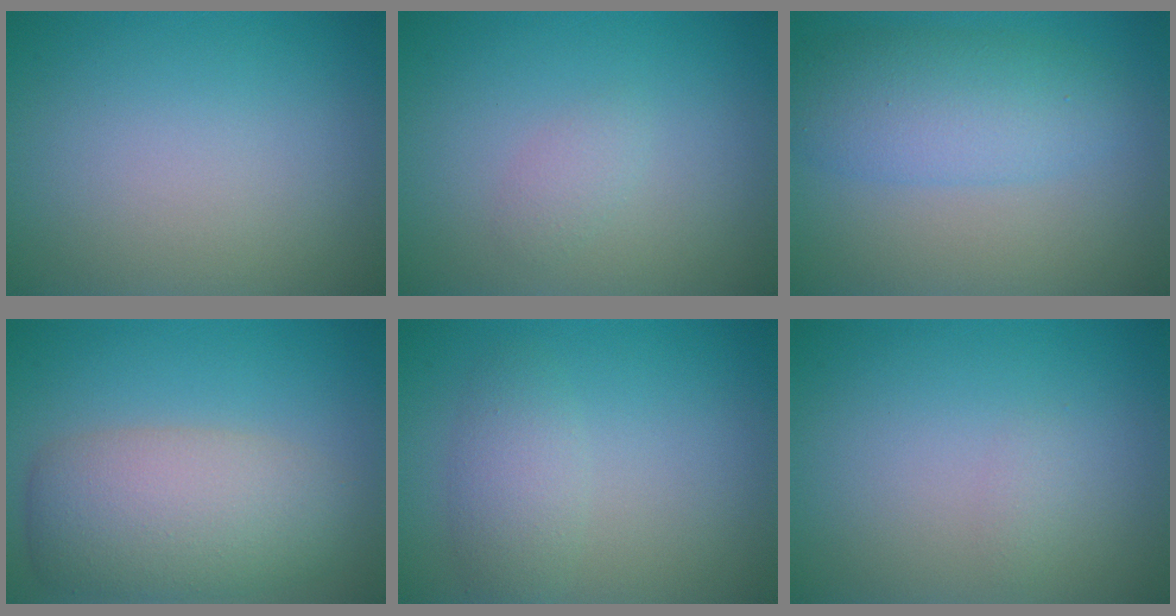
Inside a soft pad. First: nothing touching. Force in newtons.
{"total": 1.0, "press": 1.0, "slide": 0.1}
{"total": 5.2, "press": 5.2, "slide": 0.2}
{"total": 7.0, "press": 7.0, "slide": 0.4}
{"total": 2.4, "press": 2.4, "slide": 0.1}
{"total": 0.6, "press": 0.6, "slide": 0.0}